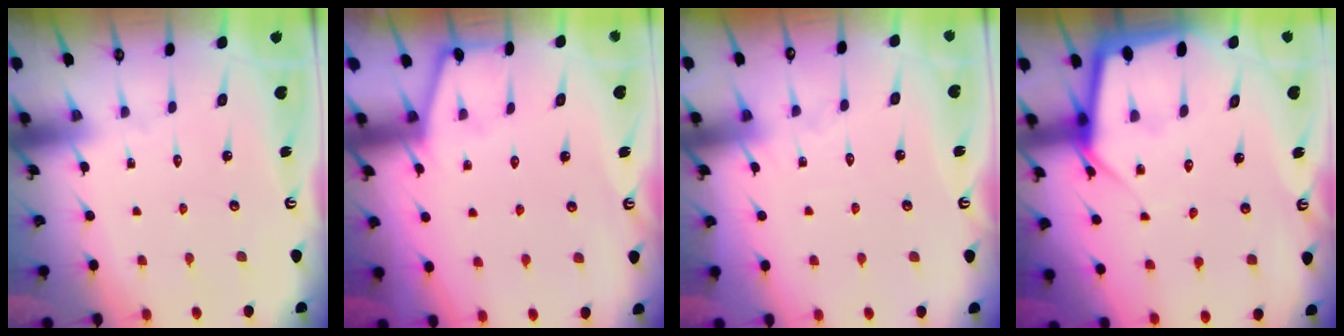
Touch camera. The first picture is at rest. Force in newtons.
{"total": 2.6, "press": 2.6, "slide": 0.4}
{"total": 2.8, "press": 2.8, "slide": 0.4}
{"total": 7.8, "press": 7.7, "slide": 0.7}